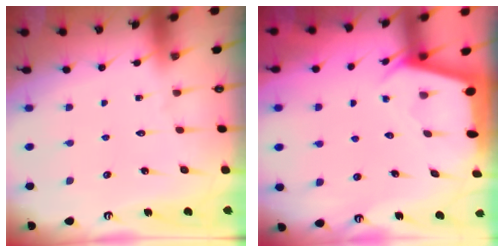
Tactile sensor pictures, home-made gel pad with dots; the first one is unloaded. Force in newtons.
{"total": 2.3, "press": 2.3, "slide": 0.3}